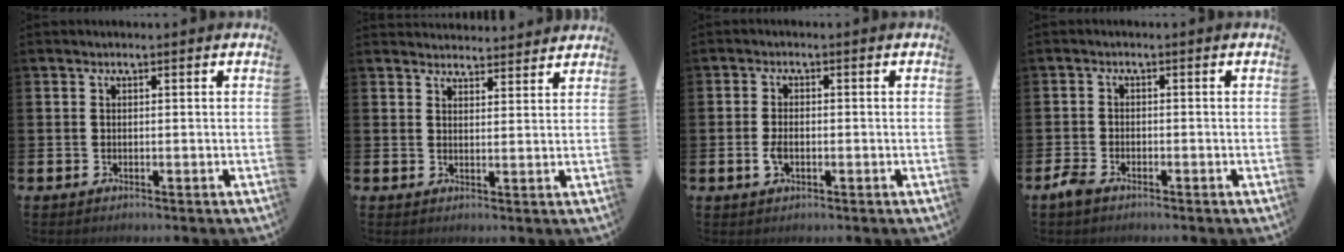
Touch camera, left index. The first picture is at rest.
{"total": 3.4, "force": [3.3, 0.4, -0.3], "torque": [-0.001, -0.019, 0.062]}
{"total": 2.4, "force": [-0.6, 1.4, 1.9], "torque": [-0.036, 0.004, -0.012]}
{"total": 2.2, "force": [-1.4, 1.2, 1.2], "torque": [-0.031, 0.003, -0.031]}